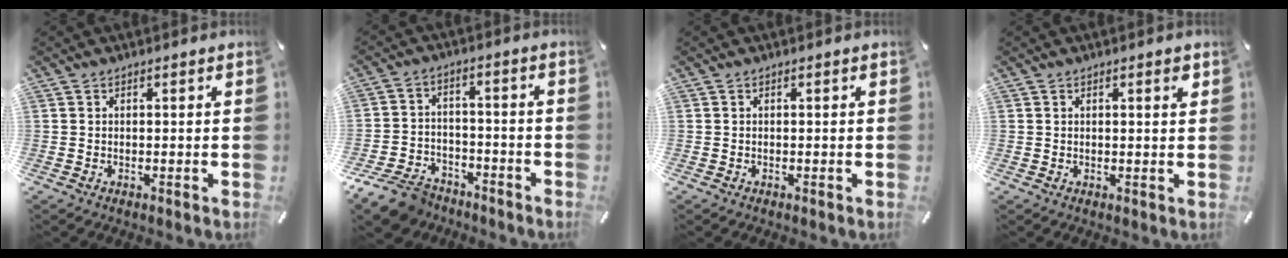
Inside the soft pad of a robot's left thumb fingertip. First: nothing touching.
{"total": 9.8, "force": [-7.7, 5.0, 3.5], "torque": [-0.063, 0.040, -0.143]}
{"total": 0.0}
{"total": 1.4, "force": [0.8, 0.3, 1.2], "torque": [-0.016, -0.001, 0.010]}